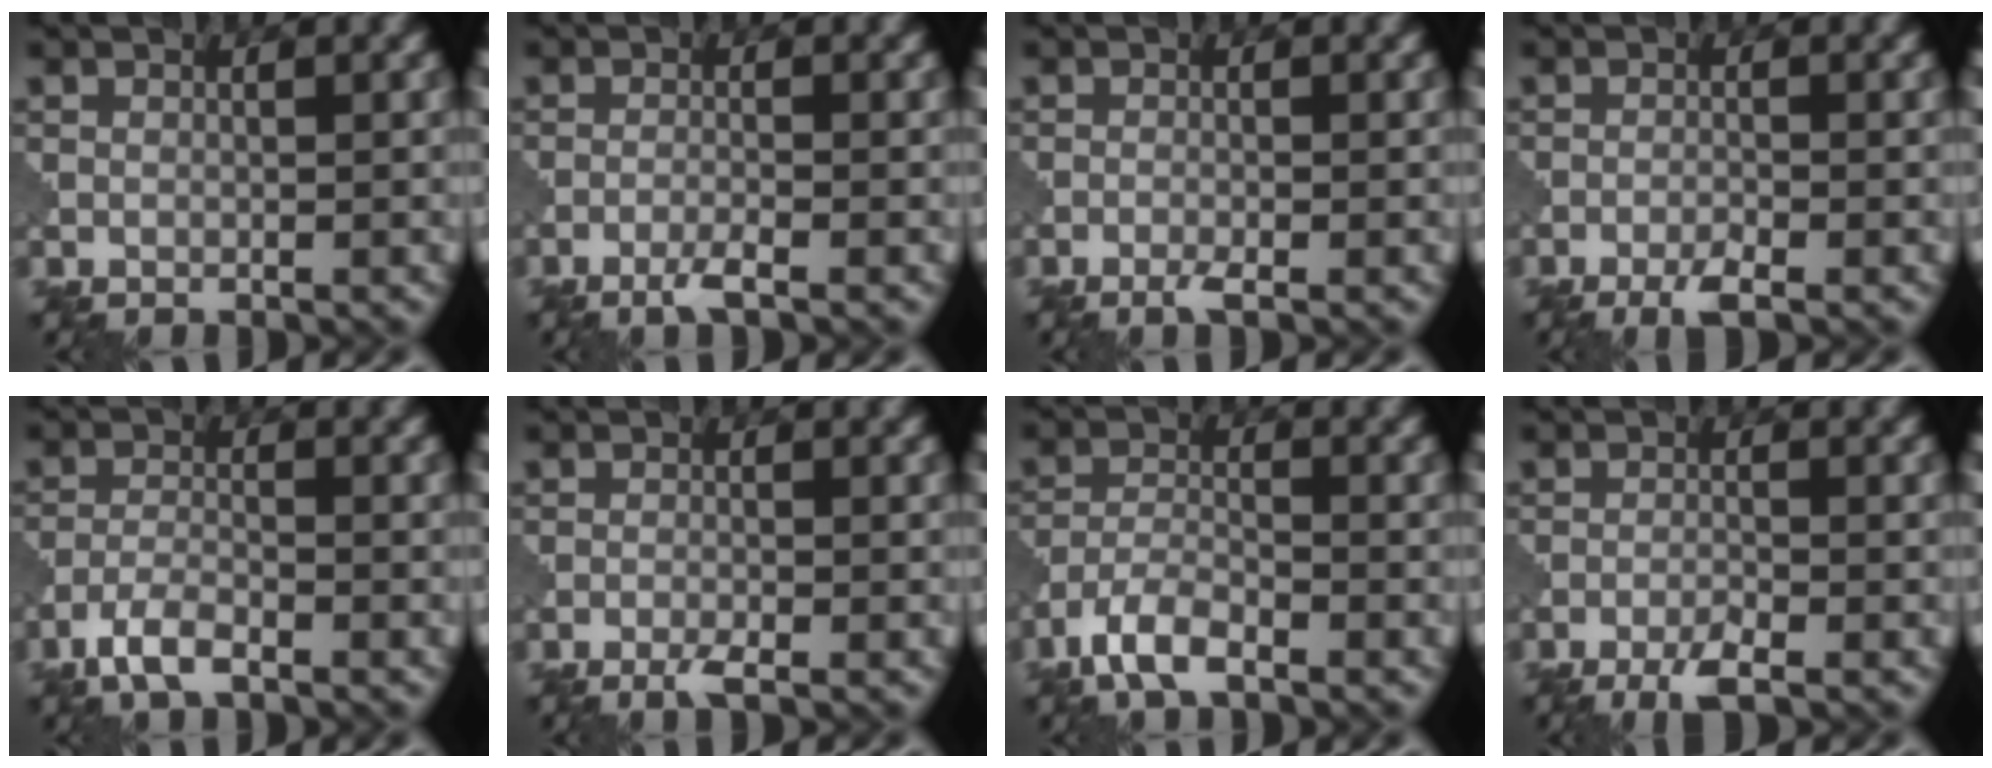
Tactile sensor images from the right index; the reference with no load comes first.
{"total": 1.9, "force": [-1.3, 0.1, 1.4], "torque": [-0.025, 0.002, -0.033]}
{"total": 1.3, "force": [-0.9, 0.1, 1.0], "torque": [-0.019, -0.001, -0.020]}
{"total": 2.2, "force": [-1.5, 0.3, 1.6], "torque": [-0.032, 0.000, -0.032]}
{"total": 3.1, "force": [-2.3, 0.8, 2.0], "torque": [-0.047, 0.000, -0.054]}
{"total": 1.6, "force": [-1.1, 0.2, 1.2], "torque": [-0.024, 0.000, -0.025]}
{"total": 4.1, "force": [-2.9, 1.2, 2.5], "torque": [-0.055, -0.003, -0.069]}
{"total": 2.7, "force": [-1.8, 0.4, 1.9], "torque": [-0.039, 0.000, -0.040]}